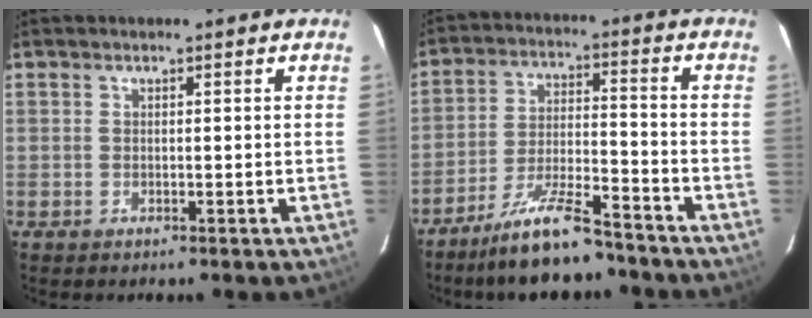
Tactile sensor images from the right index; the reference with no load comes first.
{"total": 12.1, "force": [-10.2, 2.1, 6.3], "torque": [-0.136, -0.002, -0.177]}